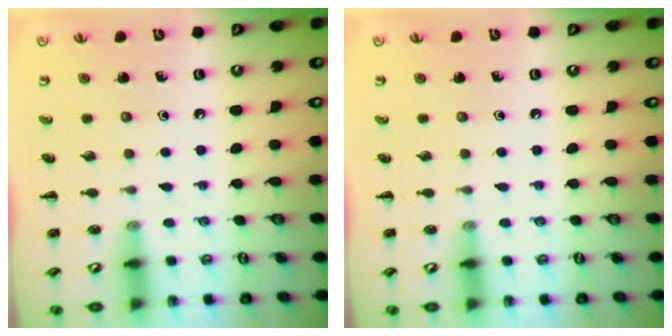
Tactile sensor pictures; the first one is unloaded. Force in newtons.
{"total": 0.0}